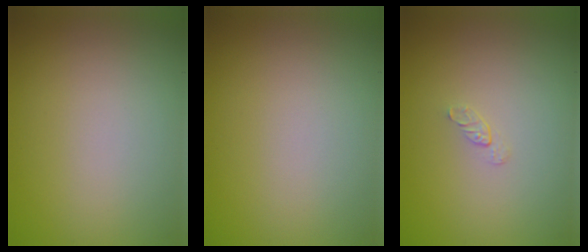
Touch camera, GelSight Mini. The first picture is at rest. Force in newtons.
{"total": 0.0}
{"total": 0.5, "press": 0.3, "slide": 0.4}